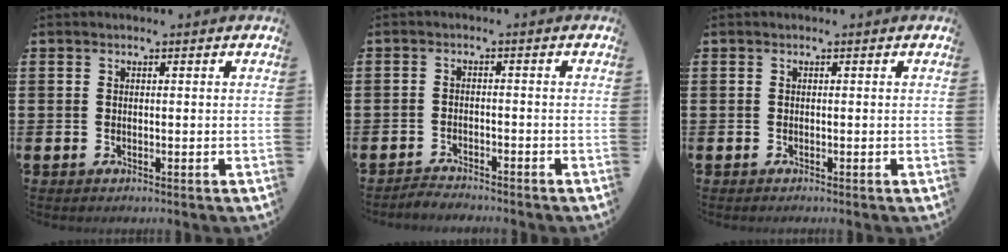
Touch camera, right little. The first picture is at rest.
{"total": 1.9, "force": [-1.9, -0.1, -0.2], "torque": [-0.002, 0.004, -0.041]}
{"total": 0.0}